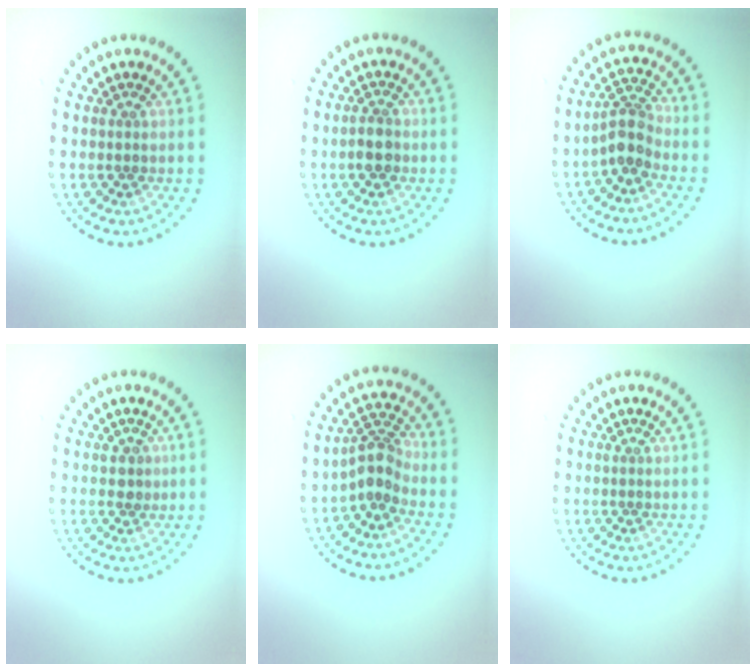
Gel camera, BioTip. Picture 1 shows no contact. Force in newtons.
{"total": 2.0, "press": 1.9, "slide": 0.5}
{"total": 2.9, "press": 2.3, "slide": 1.8}
{"total": 1.1, "press": 1.0, "slide": 0.5}
{"total": 2.8, "press": 2.2, "slide": 1.8}
{"total": 0.0}